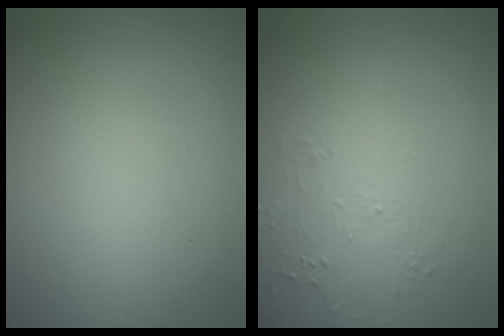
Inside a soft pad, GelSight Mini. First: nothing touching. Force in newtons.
{"total": 1.7, "press": 0.5, "slide": 1.7}